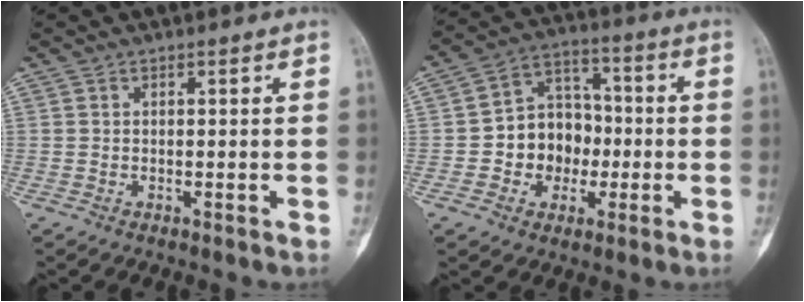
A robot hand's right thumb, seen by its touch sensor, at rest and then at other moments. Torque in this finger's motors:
{"motor_torque": [-0.33, 0.79, -0.01, -0.22, 0.10]}